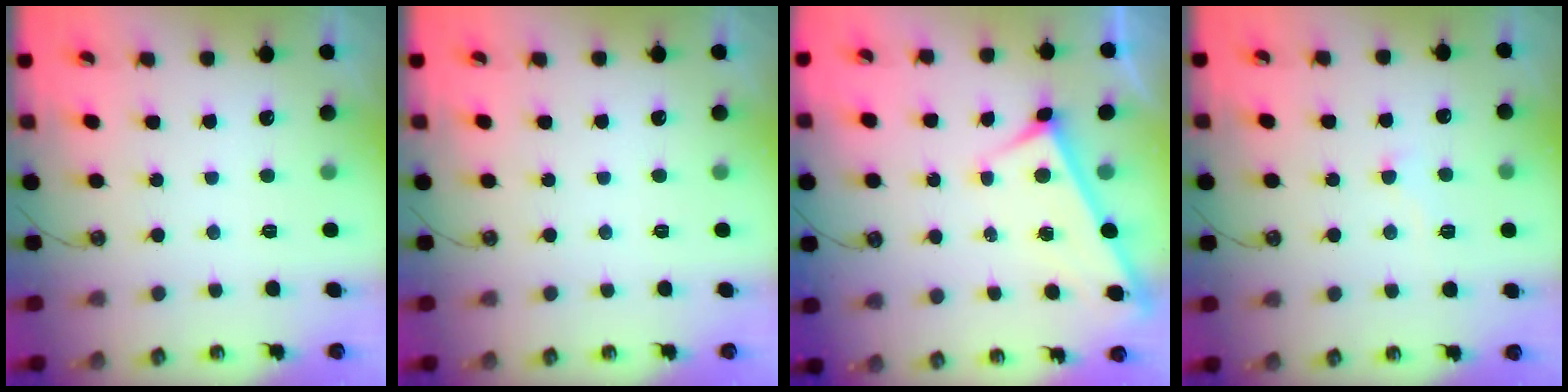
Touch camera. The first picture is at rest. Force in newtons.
{"total": 0.0}
{"total": 3.6, "press": 3.6, "slide": 0.3}
{"total": 1.9, "press": 1.8, "slide": 0.6}